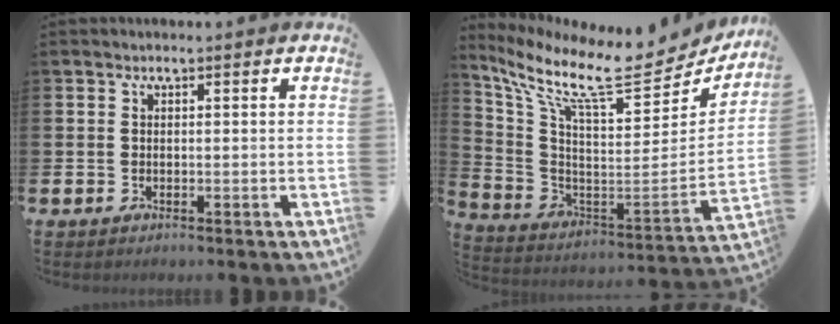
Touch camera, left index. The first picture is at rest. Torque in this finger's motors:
{"motor_torque": [0.78, -1.32, 0.58, 0.21]}